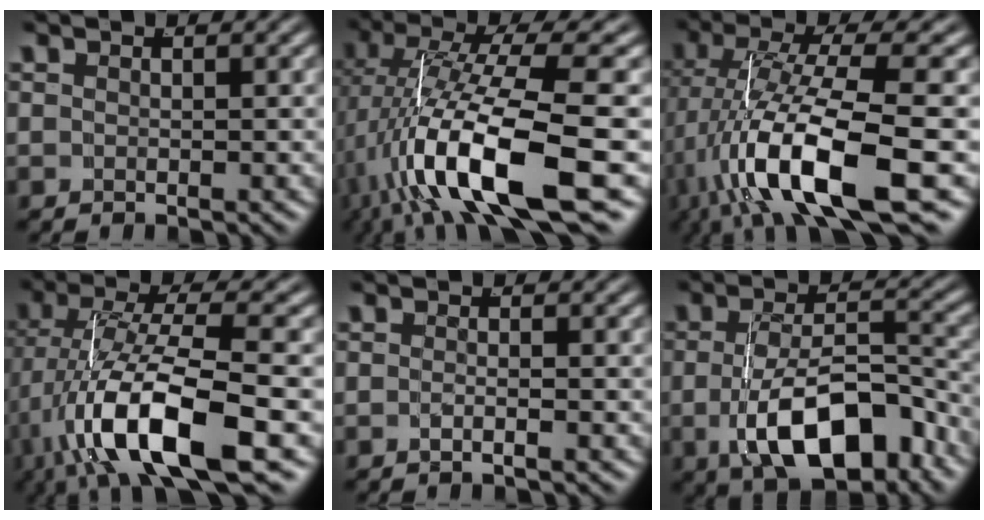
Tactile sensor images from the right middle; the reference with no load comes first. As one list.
[{"total": 11.2, "force": [-2.4, 3.7, 10.3], "torque": [-0.187, -0.013, -0.023]}, {"total": 10.2, "force": [-2.2, 3.5, 9.3], "torque": [-0.178, -0.019, -0.020]}, {"total": 9.3, "force": [-2.1, 3.4, 8.4], "torque": [-0.171, -0.020, -0.019]}, {"total": 1.1, "force": [-0.9, -0.5, 0.5], "torque": [-0.015, -0.005, -0.012]}, {"total": 8.9, "force": [-3.7, 4.1, 7.0], "torque": [-0.111, -0.018, -0.046]}]